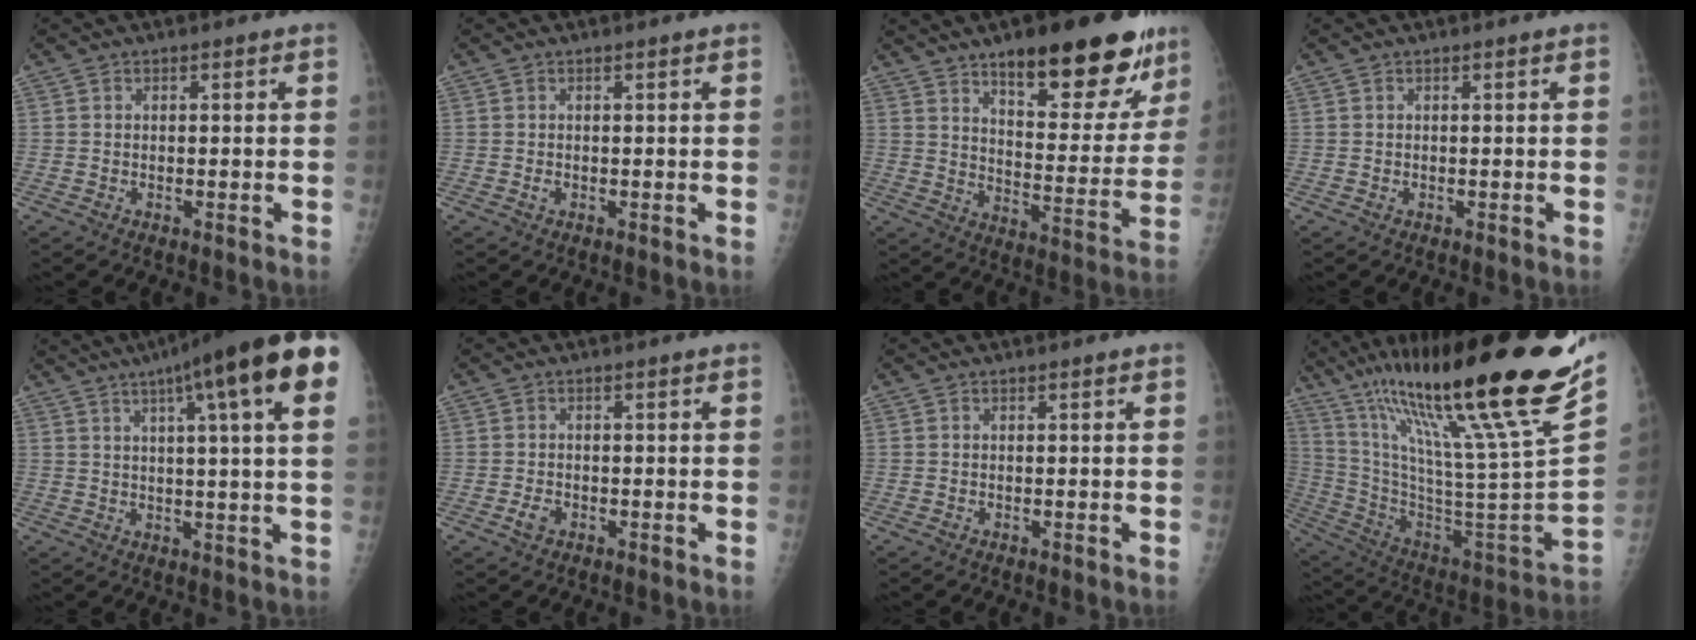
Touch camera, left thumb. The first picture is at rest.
{"total": 0.6, "force": [0.0, 0.3, 0.6], "torque": [-0.010, 0.006, 0.003]}
{"total": 23.4, "force": [14.9, 7.9, 16.2], "torque": [-0.173, -0.068, 0.216]}
{"total": 0.0}
{"total": 20.1, "force": [10.0, 2.7, 17.2], "torque": [-0.250, 0.002, 0.122]}
{"total": 1.7, "force": [-0.7, 1.1, 1.0], "torque": [-0.023, 0.005, -0.013]}
{"total": 0.0}
{"total": 38.5, "force": [25.4, 4.2, 28.7], "torque": [-0.429, -0.100, 0.415]}